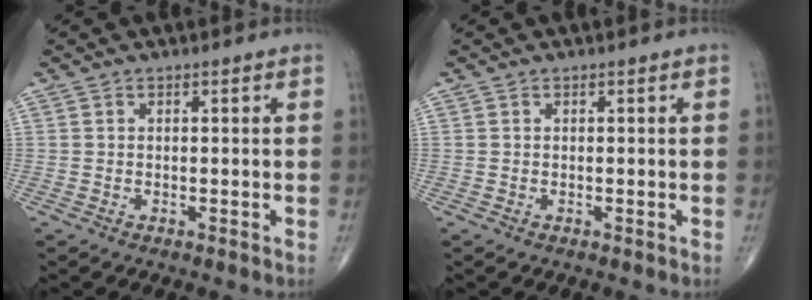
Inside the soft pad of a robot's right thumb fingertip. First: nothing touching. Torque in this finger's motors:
{"motor_torque": [0.00, 0.00, 0.07, 0.03, 0.00]}